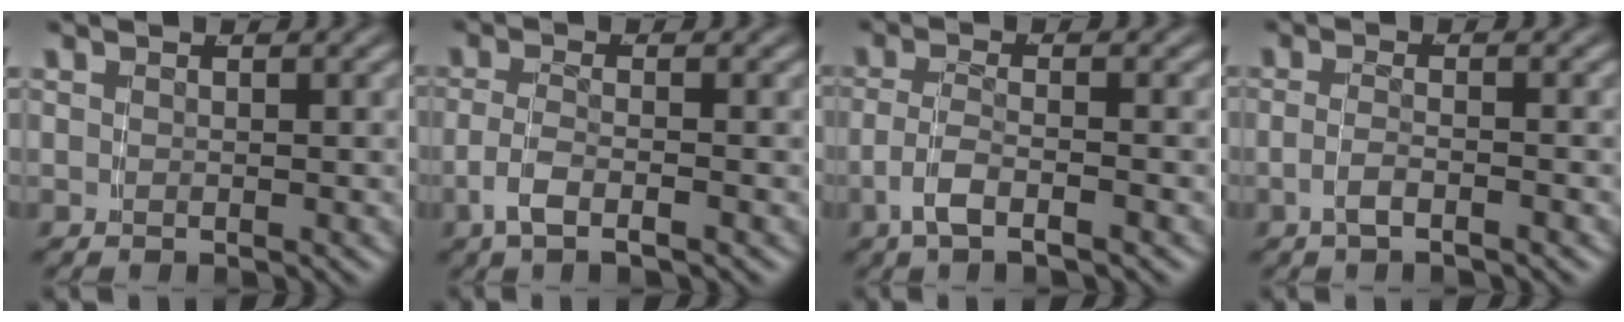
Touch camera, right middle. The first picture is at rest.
{"total": 2.7, "force": [-1.4, 0.5, 2.2], "torque": [-0.051, -0.014, -0.018]}
{"total": 3.0, "force": [-1.6, 0.7, 2.4], "torque": [-0.052, -0.016, -0.021]}
{"total": 1.9, "force": [-1.3, -0.1, 1.4], "torque": [-0.029, -0.012, -0.018]}